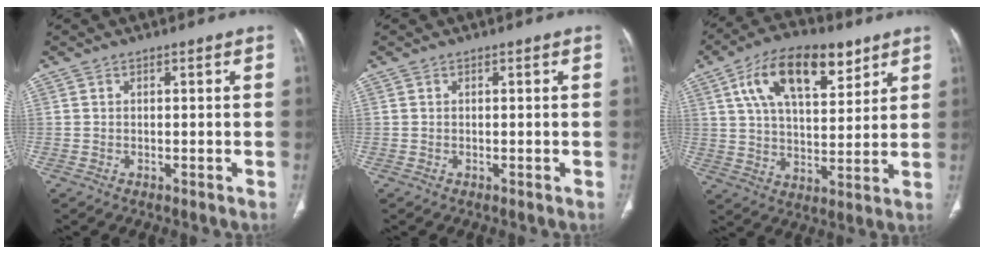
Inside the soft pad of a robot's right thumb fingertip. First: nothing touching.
{"total": 0.0}
{"total": 17.0, "force": [8.5, 8.2, 12.3], "torque": [-0.175, -0.020, 0.147]}